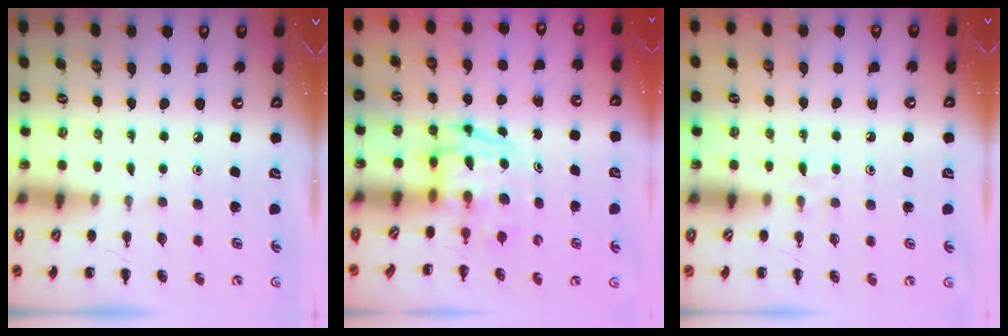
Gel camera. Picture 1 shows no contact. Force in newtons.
{"total": 3.8, "press": 3.7, "slide": 0.5}
{"total": 3.0, "press": 2.8, "slide": 1.1}